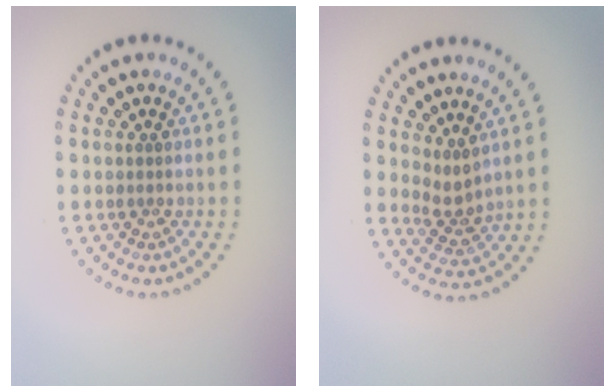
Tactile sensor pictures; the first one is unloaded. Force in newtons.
{"total": 2.2, "press": 1.6, "slide": 1.5}